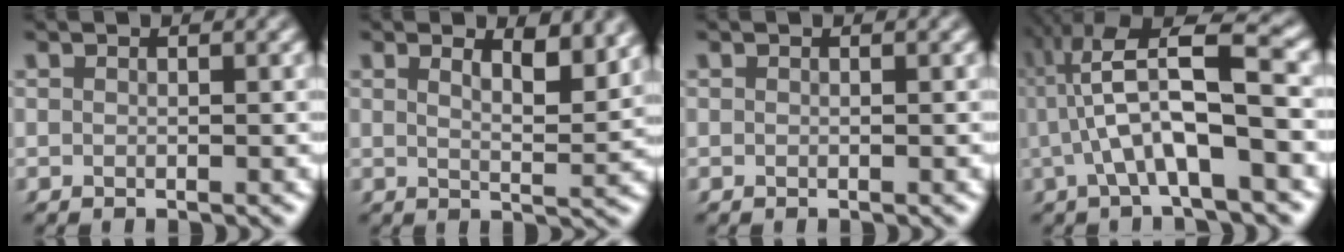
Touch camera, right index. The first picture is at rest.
{"total": 3.1, "force": [2.4, 0.2, 2.0], "torque": [-0.028, -0.007, 0.038]}
{"total": 0.0}
{"total": 9.0, "force": [1.4, 3.5, 8.2], "torque": [-0.133, 0.022, 0.013]}